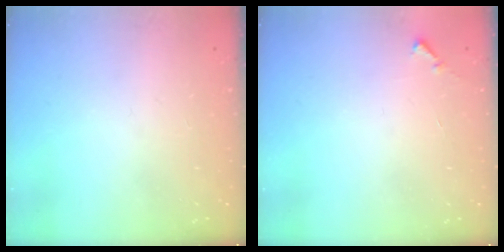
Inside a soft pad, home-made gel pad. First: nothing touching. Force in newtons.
{"total": 4.4, "press": 4.4, "slide": 0.3}